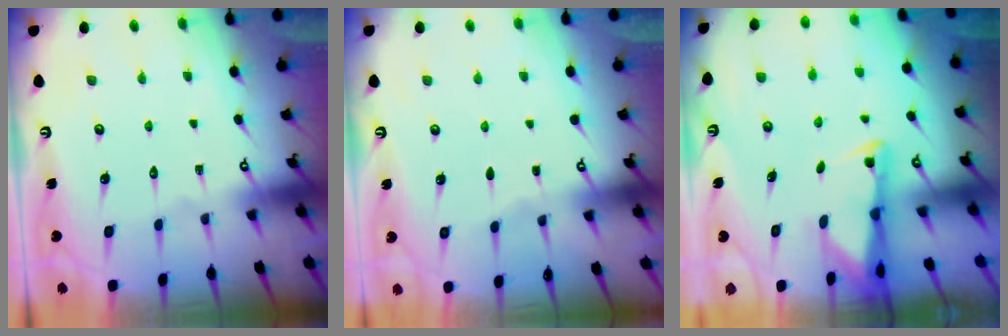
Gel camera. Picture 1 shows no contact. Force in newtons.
{"total": 1.7, "press": 1.6, "slide": 0.3}
{"total": 2.4, "press": 2.3, "slide": 0.5}